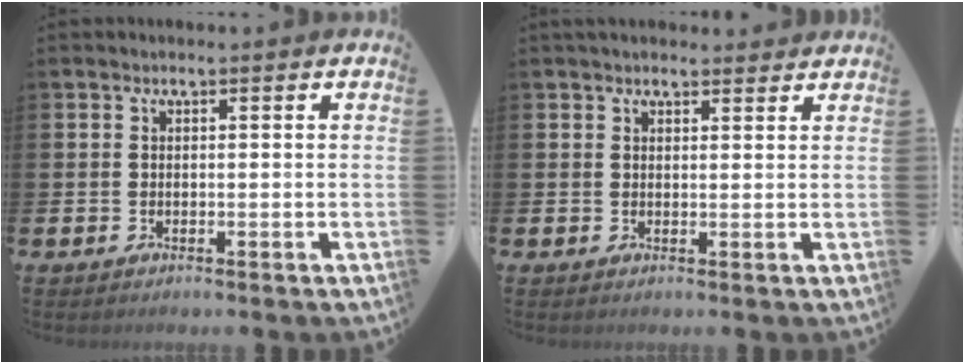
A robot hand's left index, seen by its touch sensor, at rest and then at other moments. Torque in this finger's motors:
{"motor_torque": [0.88, -1.25, 0.01, 0.08]}